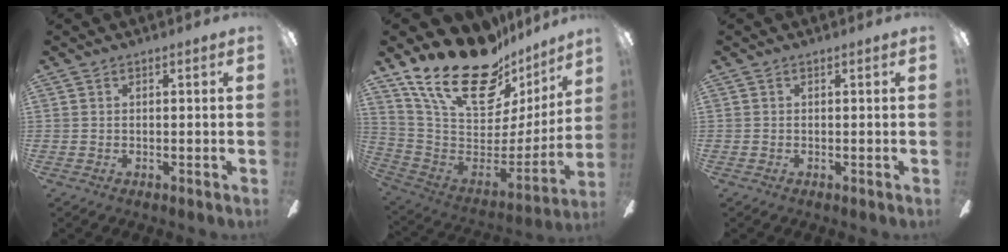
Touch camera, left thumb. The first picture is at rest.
{"total": 26.8, "force": [18.3, 12.4, 15.2], "torque": [-0.263, -0.121, 0.337]}
{"total": 0.0}